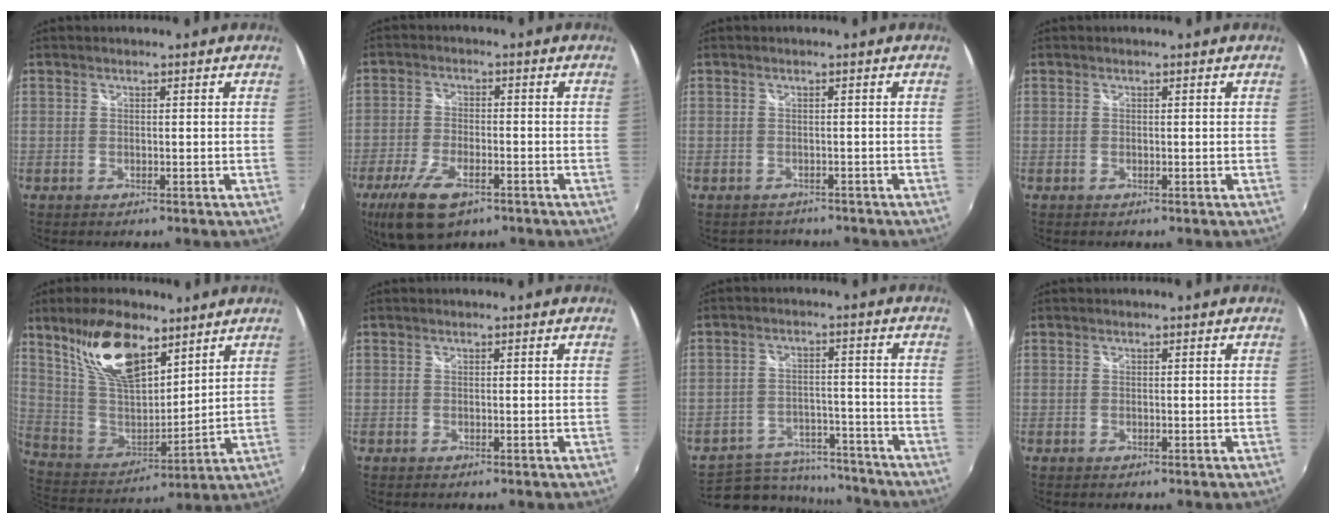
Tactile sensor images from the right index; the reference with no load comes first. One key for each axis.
{"total": 11.1, "fx": -6.4, "fy": 4.9, "fz": 7.7, "tx": -0.180, "ty": -0.029, "tz": -0.118}
{"total": 2.9, "fx": -2.6, "fy": 1.3, "fz": 0.3, "tx": -0.010, "ty": -0.008, "tz": -0.033}
{"total": 0.0}
{"total": 17.9, "fx": 10.9, "fy": 7.8, "fz": 11.9, "tx": -0.231, "ty": 0.015, "tz": 0.219}
{"total": 0.0}
{"total": 12.9, "fx": -11.1, "fy": 6.0, "fz": 2.7, "tx": -0.073, "ty": 0.021, "tz": -0.148}
{"total": 0.0}